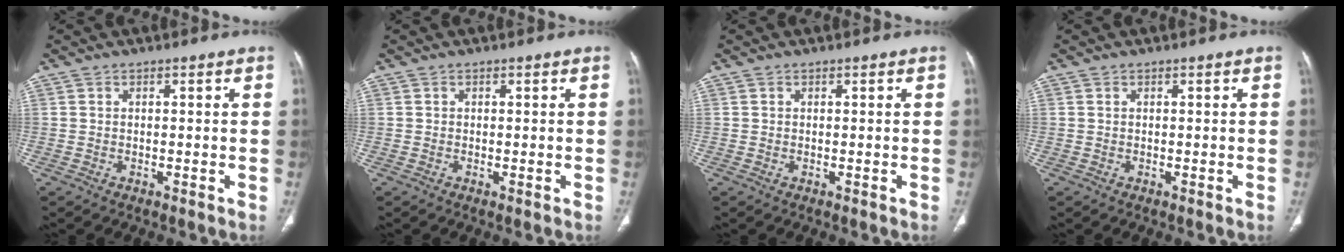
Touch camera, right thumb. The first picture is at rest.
{"total": 0.0}
{"total": 0.0}
{"total": 0.0}